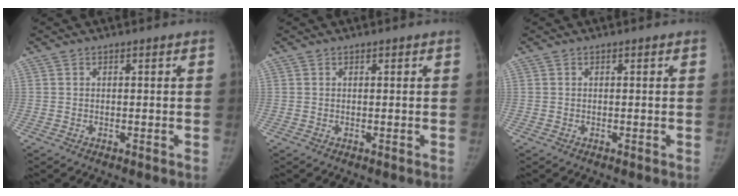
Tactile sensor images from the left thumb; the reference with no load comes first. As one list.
[{"total": 0.0}, {"total": 0.0}]